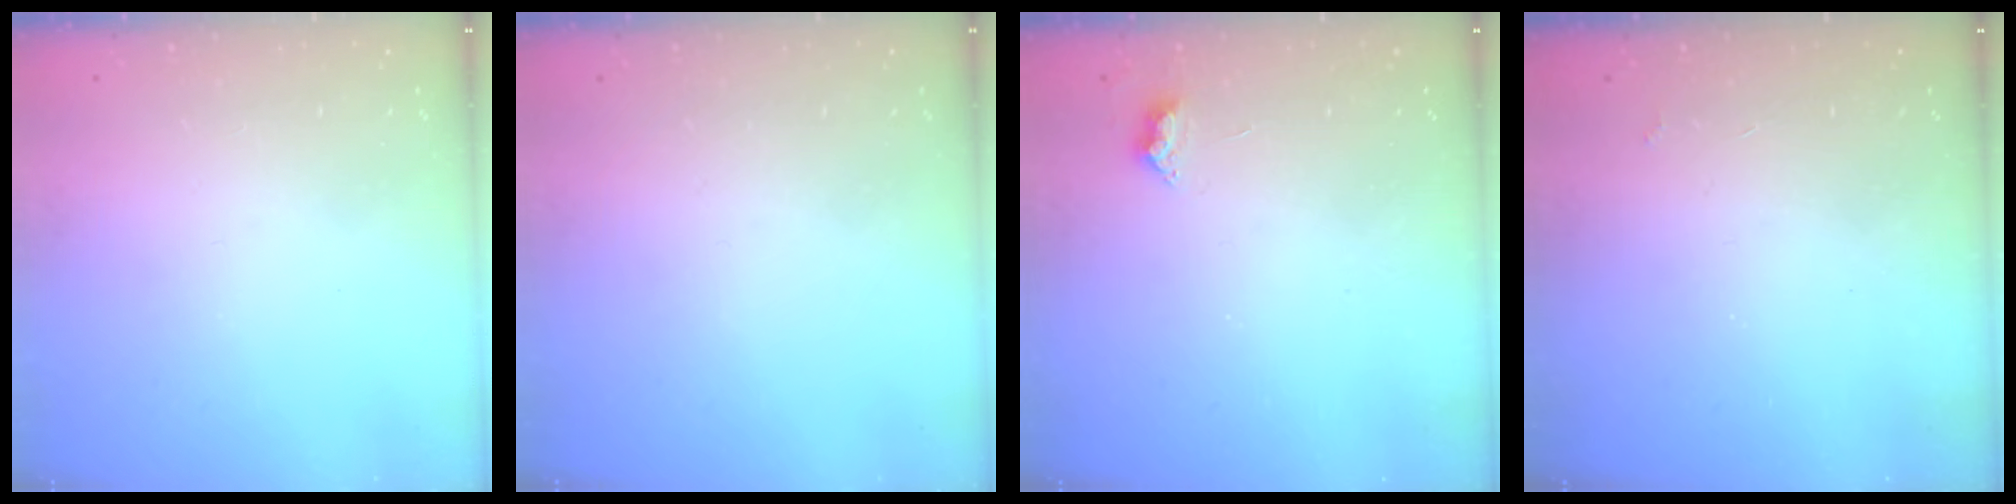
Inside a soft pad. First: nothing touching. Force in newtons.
{"total": 0.0}
{"total": 4.8, "press": 4.8, "slide": 0.6}
{"total": 2.9, "press": 2.9, "slide": 0.5}